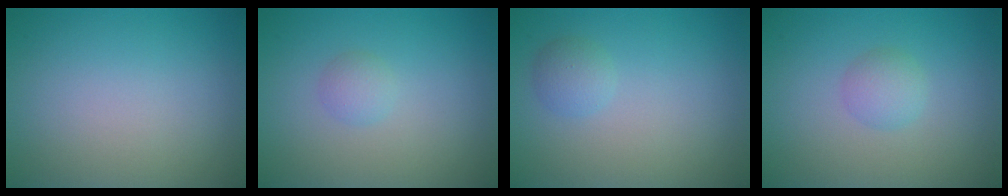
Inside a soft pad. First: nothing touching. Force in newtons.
{"total": 1.2, "press": 1.2, "slide": 0.0}
{"total": 1.4, "press": 1.4, "slide": 0.1}
{"total": 1.7, "press": 1.7, "slide": 0.0}